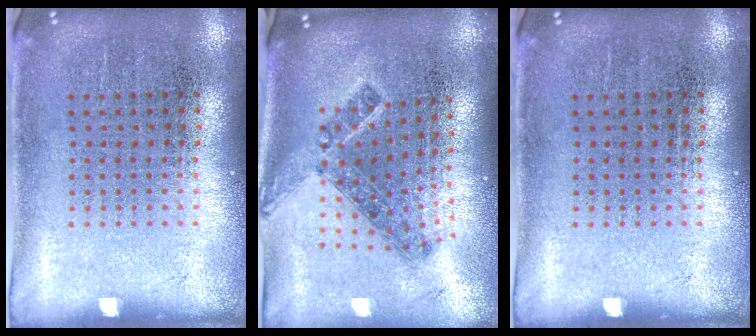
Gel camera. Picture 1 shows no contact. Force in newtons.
{"total": 1.2, "press": 1.0, "slide": 0.8}
{"total": 0.0}